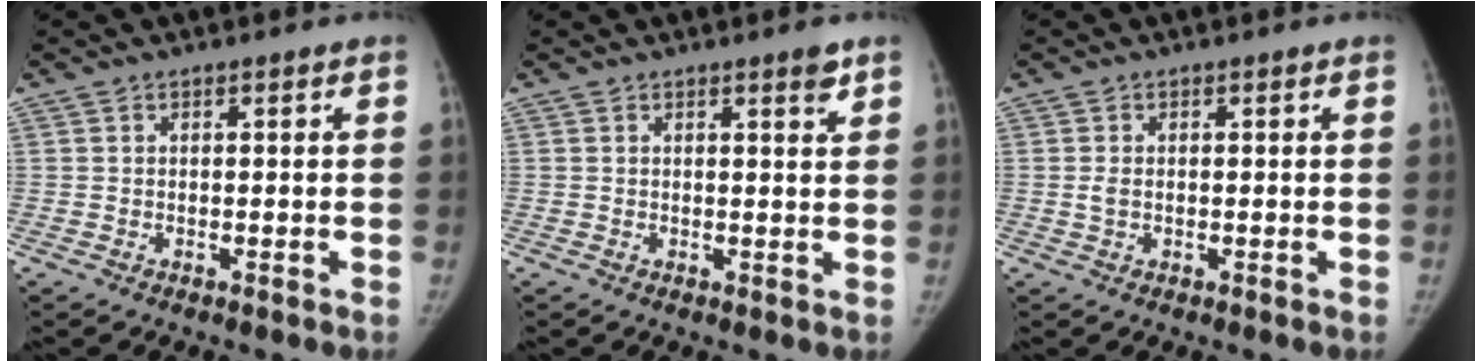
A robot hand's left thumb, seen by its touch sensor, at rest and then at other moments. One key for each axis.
{"total": 2.3, "fx": 1.6, "fy": 0.5, "fz": 1.6, "tx": -0.015, "ty": -0.010, "tz": 0.022}
{"total": 1.2, "fx": 0.1, "fy": 0.9, "fz": 0.8, "tx": -0.014, "ty": 0.001, "tz": 0.004}